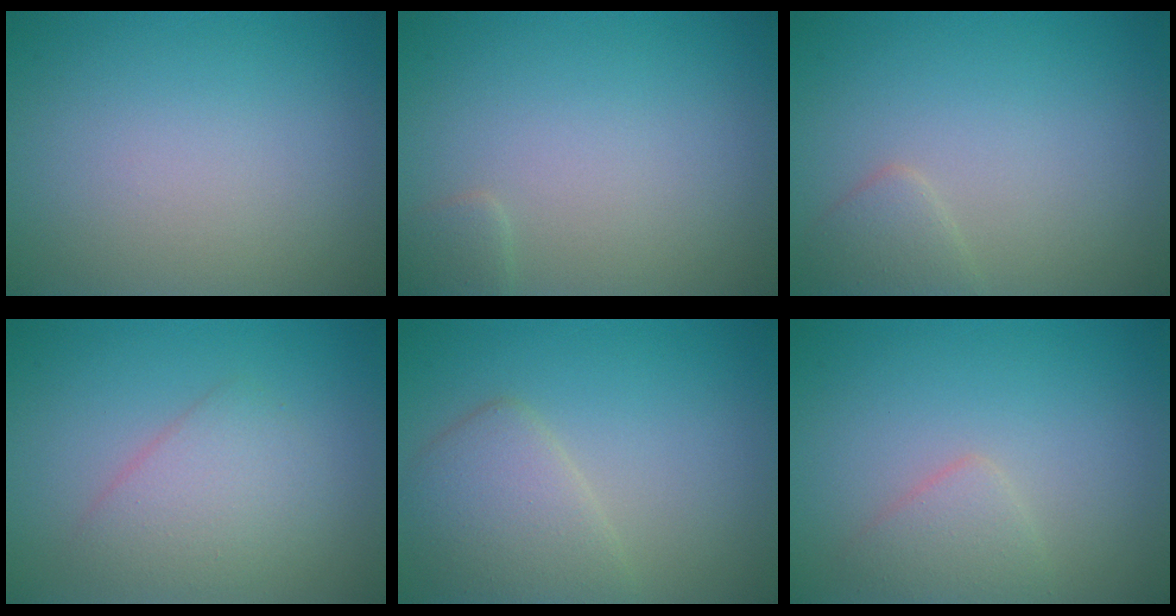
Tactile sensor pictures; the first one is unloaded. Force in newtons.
{"total": 1.0, "press": 1.0, "slide": 0.1}
{"total": 1.6, "press": 1.6, "slide": 0.1}
{"total": 3.0, "press": 3.0, "slide": 0.1}
{"total": 3.7, "press": 3.7, "slide": 0.2}
{"total": 1.9, "press": 1.9, "slide": 0.1}